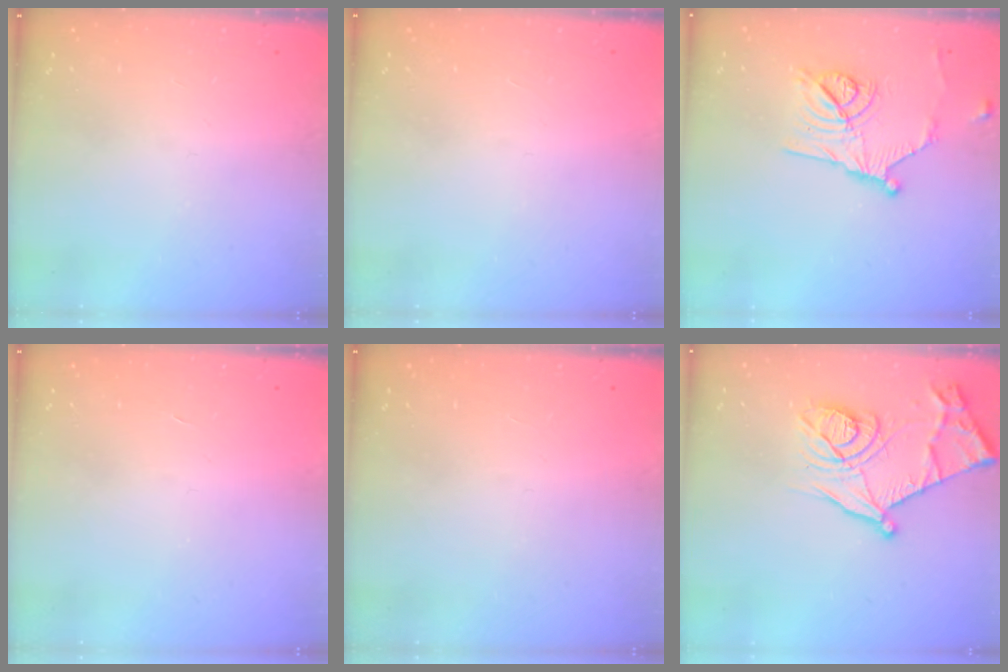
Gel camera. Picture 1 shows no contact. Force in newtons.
{"total": 1.5, "press": 1.5, "slide": 0.1}
{"total": 13.6, "press": 13.4, "slide": 2.4}
{"total": 1.8, "press": 1.8, "slide": 0.1}
{"total": 1.6, "press": 1.6, "slide": 0.1}
{"total": 17.1, "press": 17.1, "slide": 1.2}